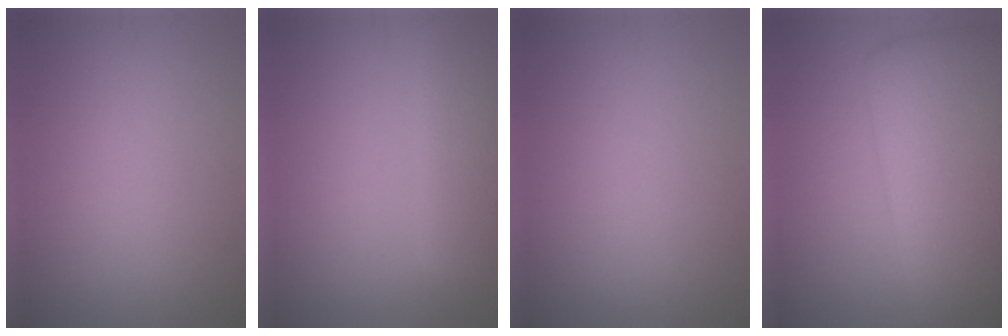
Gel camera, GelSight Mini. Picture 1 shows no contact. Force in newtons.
{"total": 6.6, "press": 6.6, "slide": 0.4}
{"total": 0.0}
{"total": 12.2, "press": 12.1, "slide": 0.4}